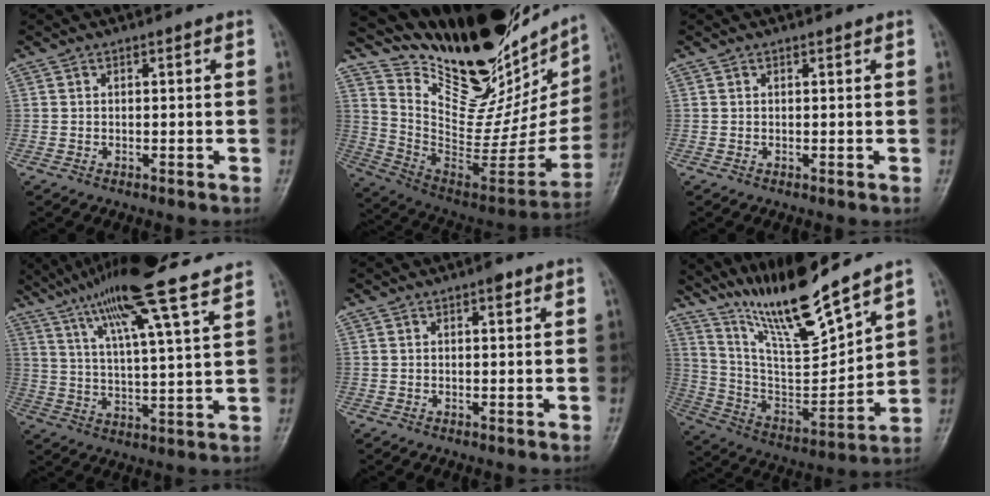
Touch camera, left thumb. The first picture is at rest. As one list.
[{"total": 35.9, "force": [26.7, 12.4, 20.5], "torque": [-0.294, -0.139, 0.410]}, {"total": 0.0}, {"total": 18.6, "force": [13.6, 1.3, 12.6], "torque": [-0.200, -0.028, 0.218]}, {"total": 1.5, "force": [0.8, 0.6, 1.1], "torque": [-0.011, 0.000, 0.008]}, {"total": 17.8, "force": [14.6, 2.0, 9.9], "torque": [-0.151, -0.082, 0.282]}]